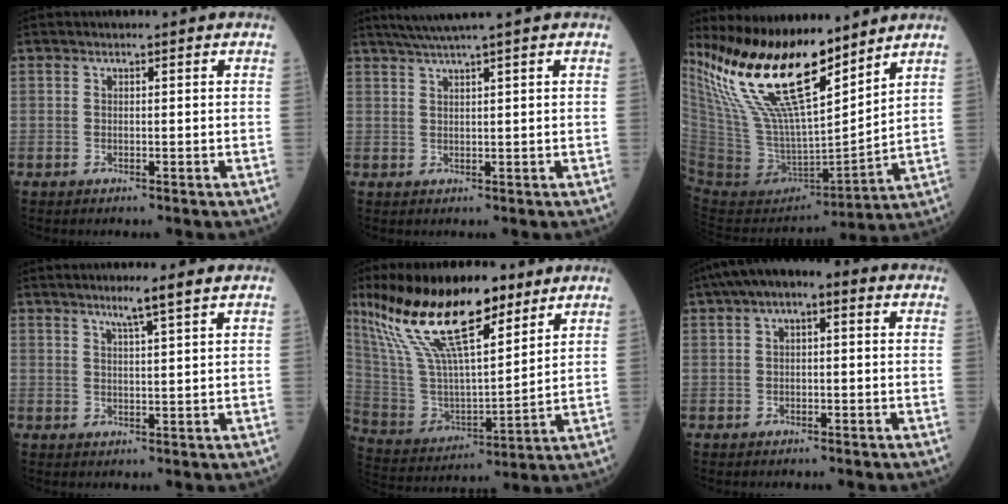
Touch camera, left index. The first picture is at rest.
{"total": 4.1, "force": [3.1, -1.3, 2.2], "torque": [-0.044, 0.010, 0.063]}
{"total": 20.5, "force": [15.4, 4.8, 12.7], "torque": [-0.251, -0.008, 0.297]}
{"total": 3.6, "force": [2.5, -0.8, 2.5], "torque": [-0.046, -0.002, 0.046]}
{"total": 21.0, "force": [13.8, 5.7, 14.8], "torque": [-0.289, 0.017, 0.254]}
{"total": 6.3, "force": [2.3, 2.5, 5.3], "torque": [-0.088, 0.038, 0.027]}